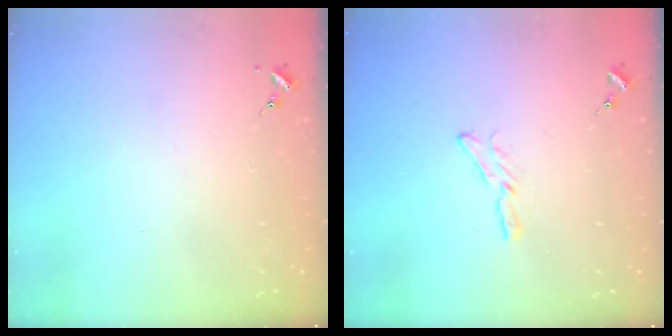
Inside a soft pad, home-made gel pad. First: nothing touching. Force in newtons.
{"total": 5.4, "press": 5.4, "slide": 0.2}